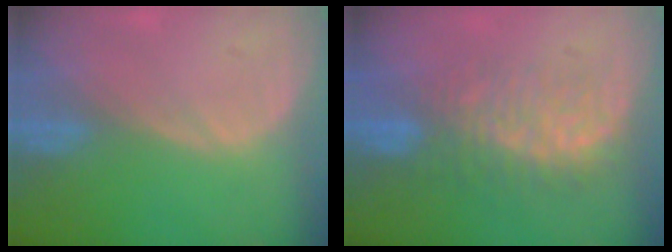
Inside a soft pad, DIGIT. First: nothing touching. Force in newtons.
{"total": 7.6, "press": 7.5, "slide": 1.2}